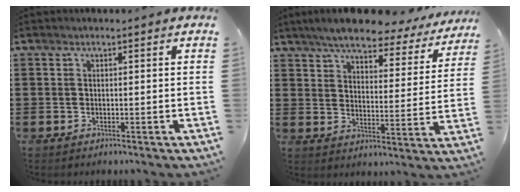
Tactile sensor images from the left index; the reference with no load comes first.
{"total": 6.8, "force": [6.1, 1.1, 2.8], "torque": [-0.074, -0.034, 0.103]}